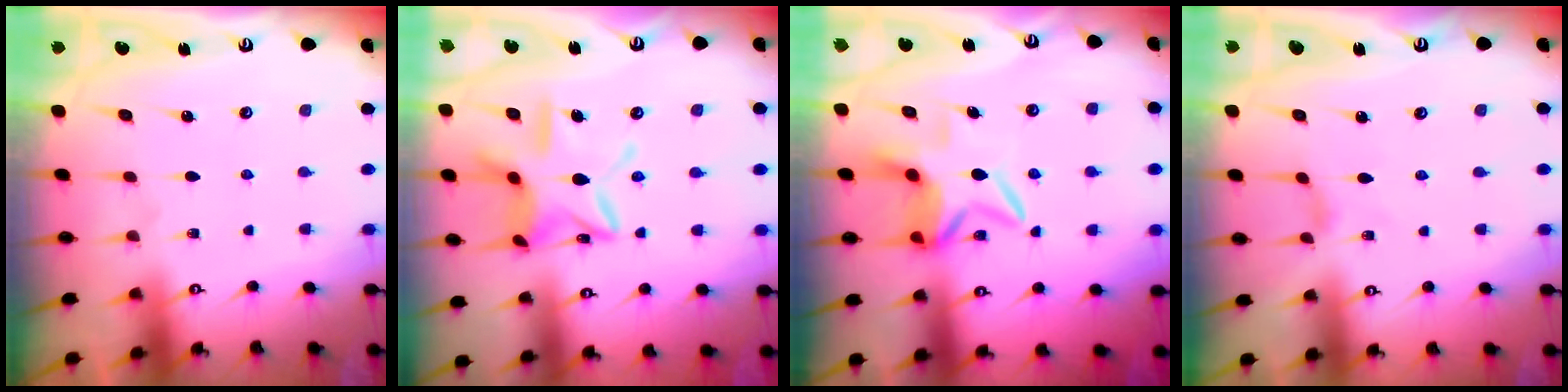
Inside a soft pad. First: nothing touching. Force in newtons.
{"total": 13.9, "press": 13.9, "slide": 1.2}
{"total": 9.6, "press": 9.6, "slide": 1.2}
{"total": 0.7, "press": 0.6, "slide": 0.3}